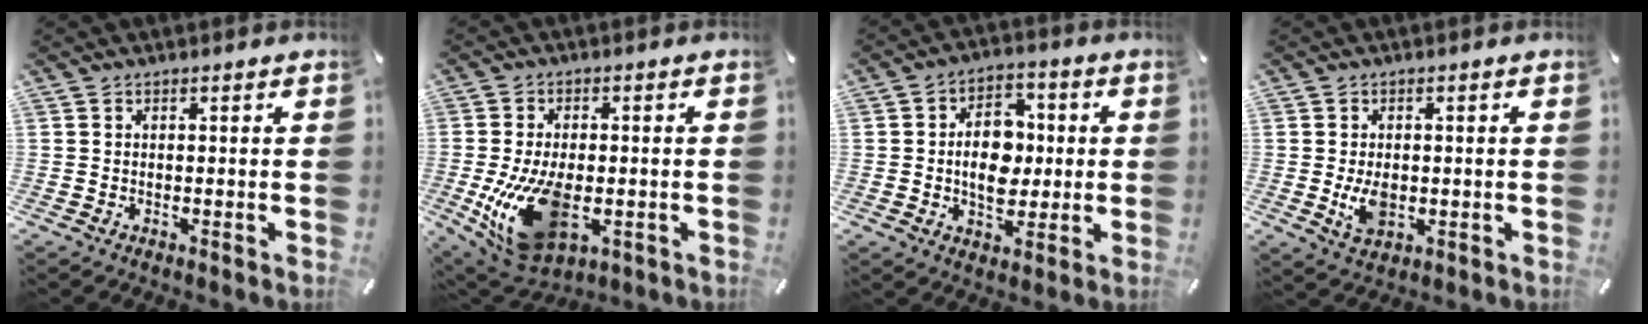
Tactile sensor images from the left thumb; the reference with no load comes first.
{"total": 17.1, "force": [-3.5, 9.8, 13.5], "torque": [-0.266, -0.013, -0.048]}
{"total": 11.3, "force": [-0.4, 8.4, 7.5], "torque": [-0.114, 0.008, -0.008]}
{"total": 5.7, "force": [-0.8, 3.7, 4.3], "torque": [-0.102, -0.003, -0.017]}